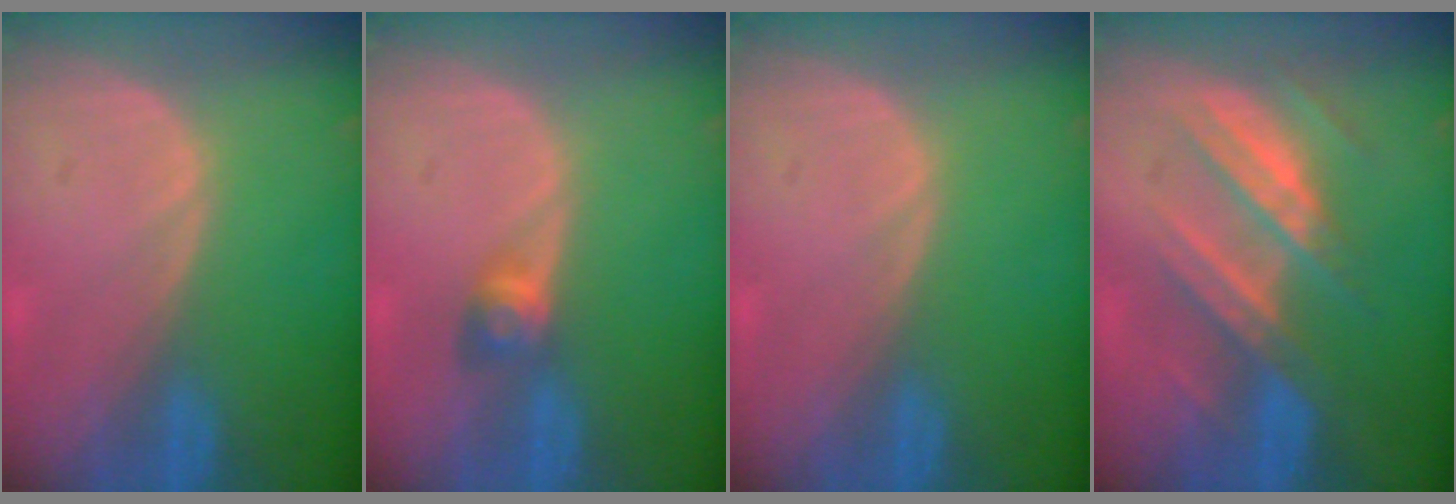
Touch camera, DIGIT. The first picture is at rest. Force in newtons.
{"total": 2.9, "press": 2.5, "slide": 1.4}
{"total": 0.0}
{"total": 7.2, "press": 7.2, "slide": 0.8}